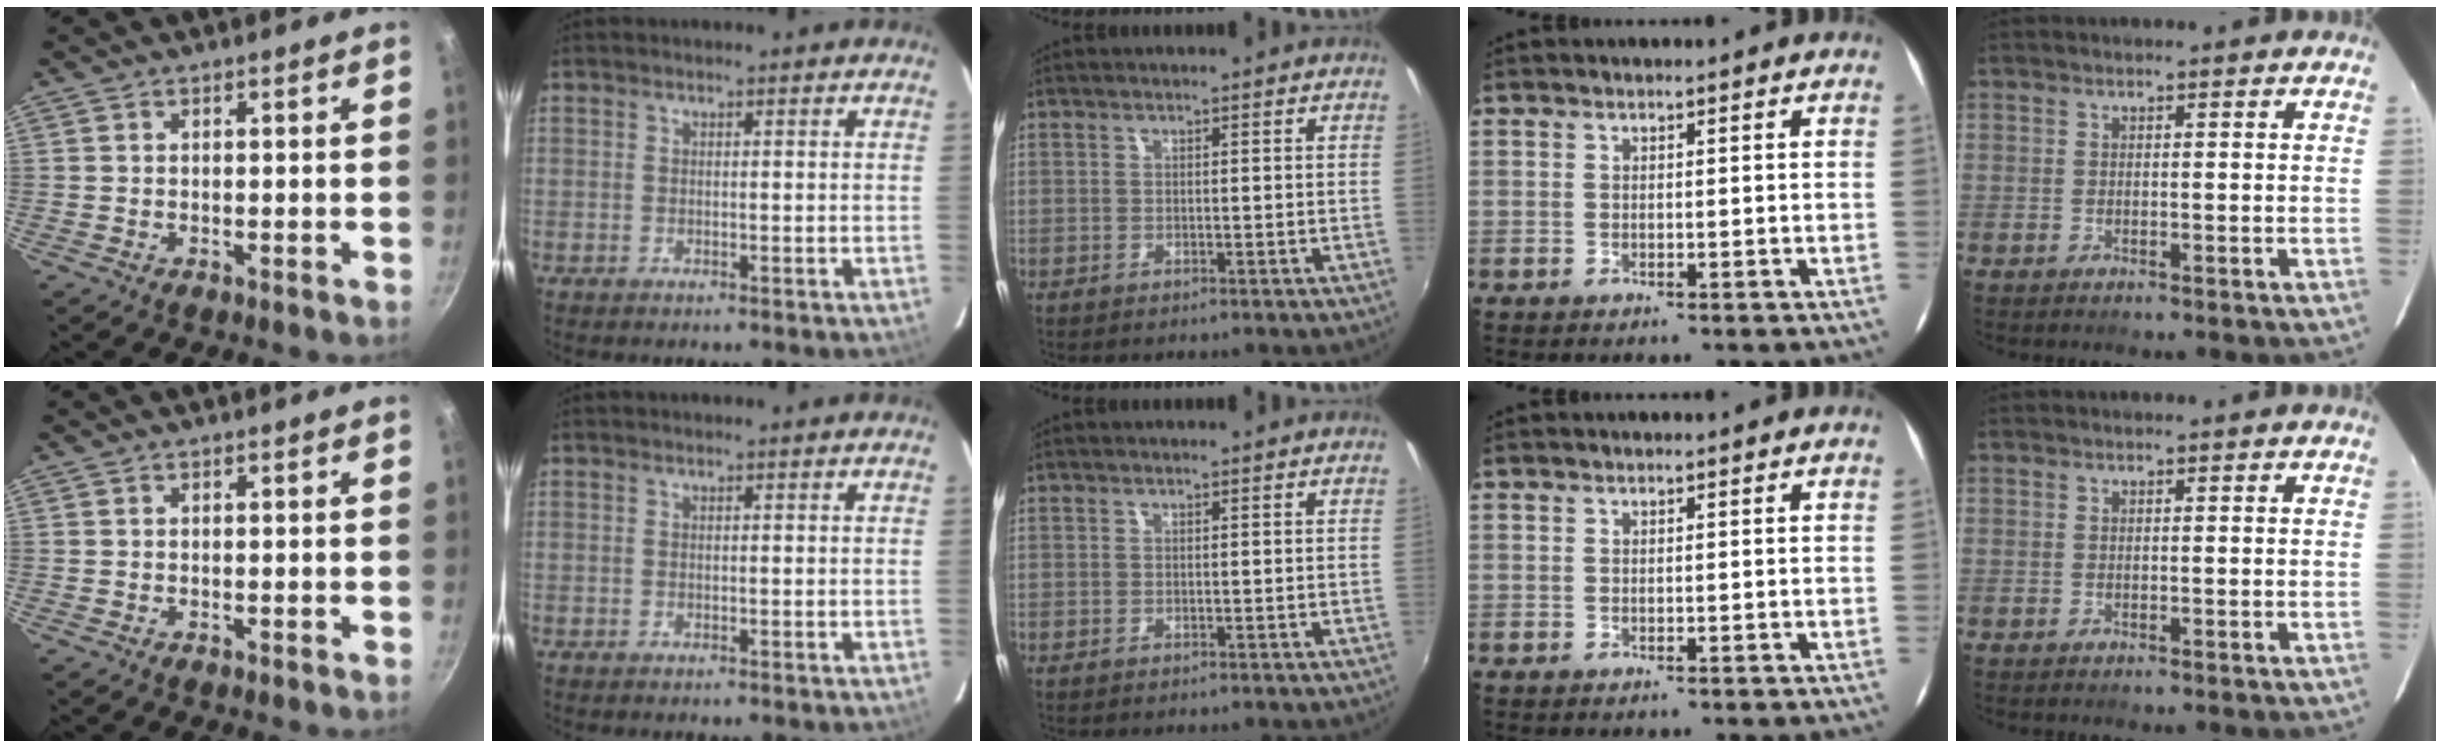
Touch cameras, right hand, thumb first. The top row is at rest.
{}